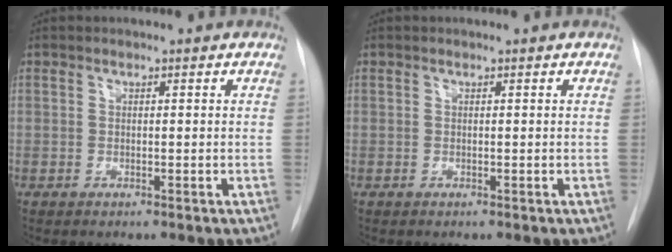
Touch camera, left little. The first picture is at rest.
{"total": 0.0}